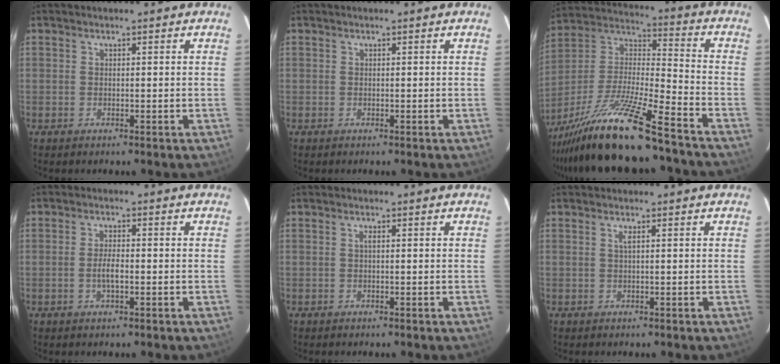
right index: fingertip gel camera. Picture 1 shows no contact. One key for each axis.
{"total": 0.0}
{"total": 20.7, "fx": -15.9, "fy": 1.4, "fz": 13.3, "tx": -0.257, "ty": -0.021, "tz": -0.287}
{"total": 2.8, "fx": -0.8, "fy": 0.9, "fz": 2.5, "tx": -0.048, "ty": -0.001, "tz": -0.015}
{"total": 0.6, "fx": 0.1, "fy": 0.0, "fz": 0.6, "tx": -0.011, "ty": 0.002, "tz": -0.001}
{"total": 0.8, "fx": 0.2, "fy": -0.2, "fz": 0.8, "tx": -0.016, "ty": 0.001, "tz": 0.003}